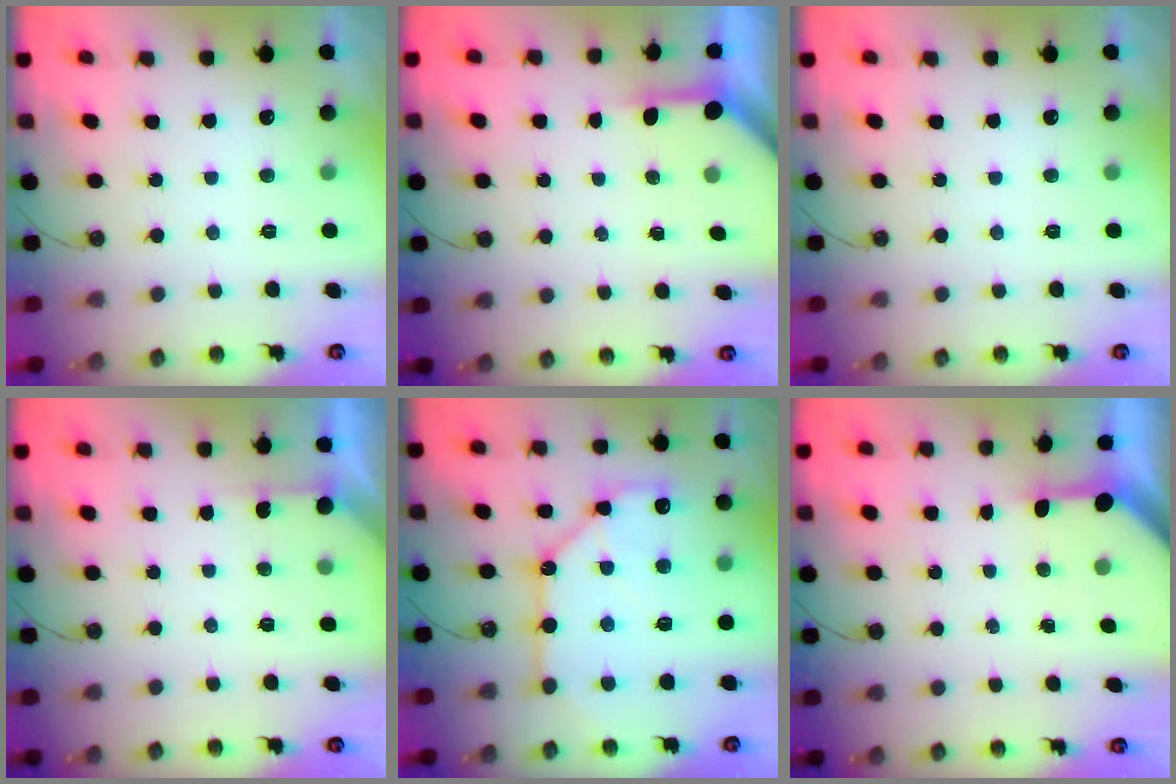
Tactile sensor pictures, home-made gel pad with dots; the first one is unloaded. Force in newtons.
{"total": 3.3, "press": 3.3, "slide": 0.4}
{"total": 0.0}
{"total": 2.7, "press": 2.7, "slide": 0.3}
{"total": 15.1, "press": 15.0, "slide": 1.8}
{"total": 3.5, "press": 3.5, "slide": 0.4}